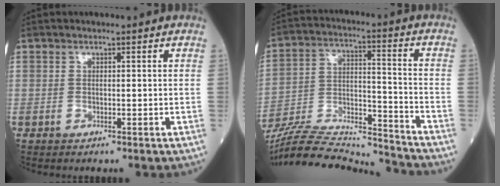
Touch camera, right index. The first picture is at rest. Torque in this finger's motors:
{"motor_torque": [-1.11, -1.03, -0.88, -0.21]}